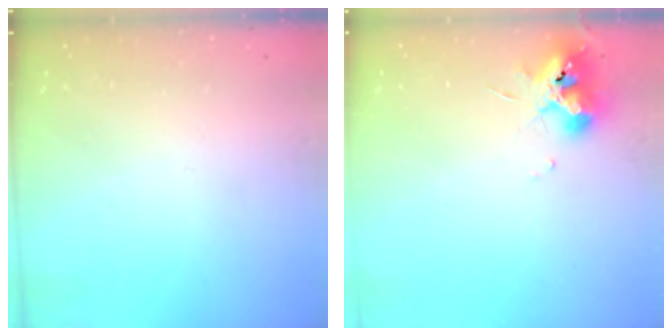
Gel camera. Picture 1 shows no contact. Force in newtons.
{"total": 10.9, "press": 10.9, "slide": 0.8}